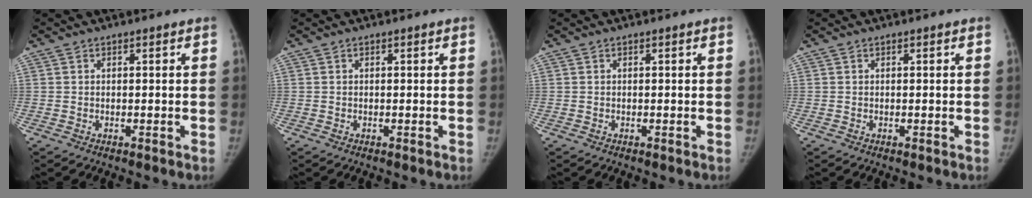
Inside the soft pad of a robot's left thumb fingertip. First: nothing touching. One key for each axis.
{"total": 0.0}
{"total": 0.0}
{"total": 0.0}